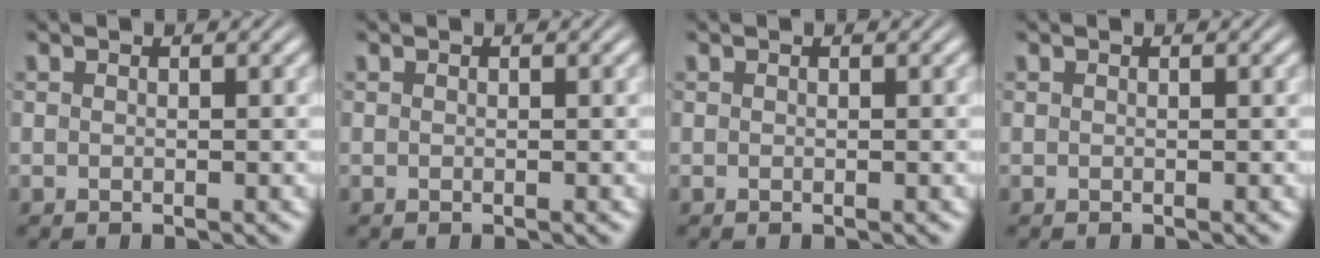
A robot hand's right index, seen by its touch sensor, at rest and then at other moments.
{"total": 0.0}
{"total": 0.0}
{"total": 0.0}